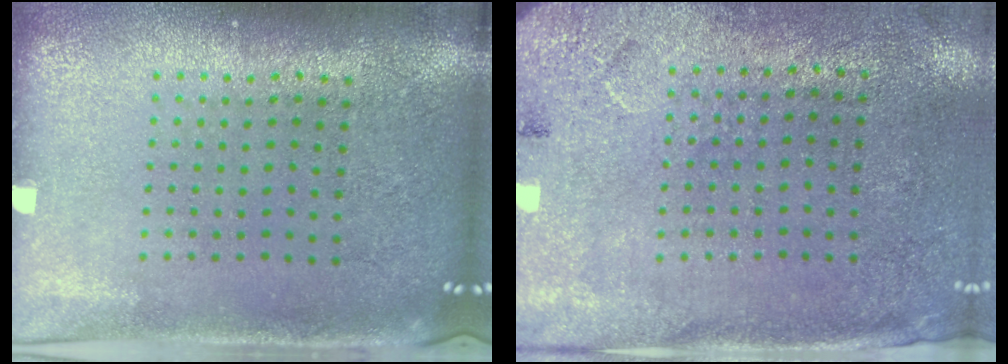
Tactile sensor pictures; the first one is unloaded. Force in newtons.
{"total": 2.7, "press": 2.2, "slide": 1.6}